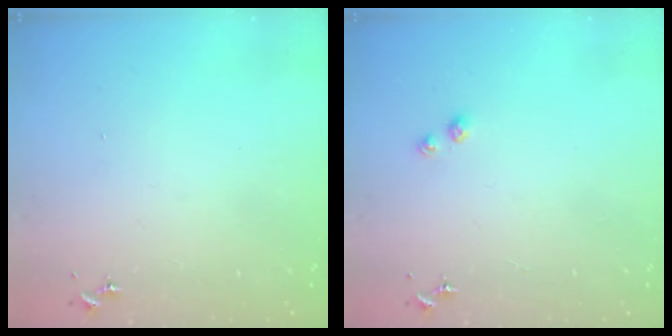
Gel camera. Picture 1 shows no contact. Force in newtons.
{"total": 2.6, "press": 2.6, "slide": 0.4}